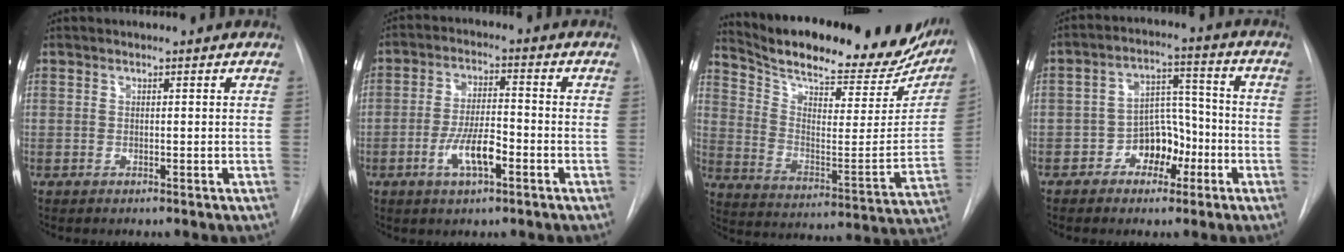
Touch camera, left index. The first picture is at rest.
{"total": 6.9, "force": [-2.8, 2.0, 6.0], "torque": [-0.117, 0.001, -0.050]}
{"total": 28.5, "force": [24.5, 7.4, 12.6], "torque": [-0.201, -0.045, 0.331]}
{"total": 7.4, "force": [-3.2, 4.8, 4.5], "torque": [-0.077, 0.029, -0.053]}